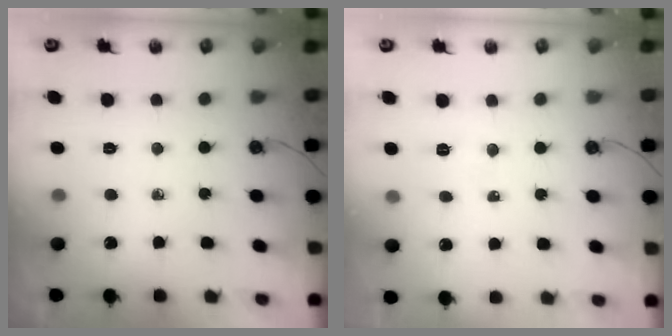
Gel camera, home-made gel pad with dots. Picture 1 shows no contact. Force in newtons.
{"total": 4.1, "press": 4.0, "slide": 0.4}